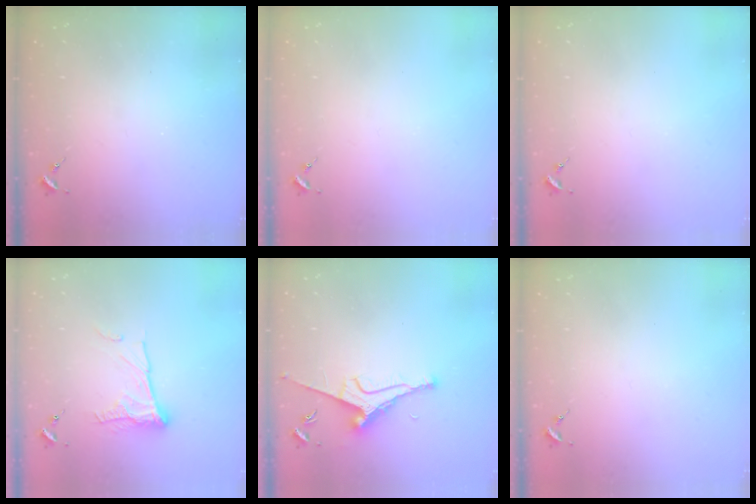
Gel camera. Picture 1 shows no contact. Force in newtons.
{"total": 0.0}
{"total": 0.0}
{"total": 12.6, "press": 12.6, "slide": 0.7}
{"total": 9.1, "press": 9.0, "slide": 1.2}
{"total": 0.0}